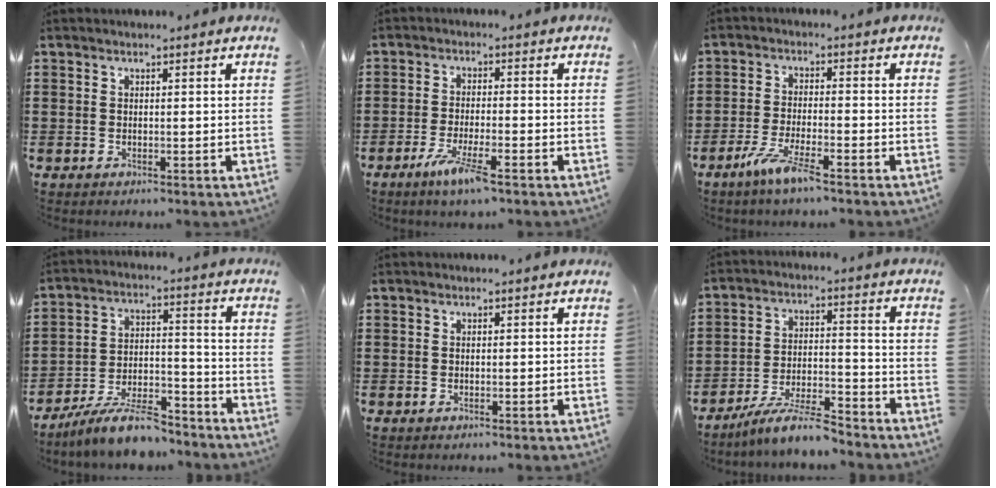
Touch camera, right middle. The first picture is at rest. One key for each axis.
{"total": 5.4, "fx": -3.2, "fy": 0.7, "fz": 4.3, "tx": -0.078, "ty": -0.007, "tz": -0.054}
{"total": 5.4, "fx": -3.7, "fy": 0.4, "fz": 3.9, "tx": -0.081, "ty": -0.011, "tz": -0.067}
{"total": 9.7, "fx": -8.4, "fy": 1.7, "fz": 4.4, "tx": -0.082, "ty": 0.020, "tz": -0.161}
{"total": 0.0}
{"total": 7.7, "fx": -6.9, "fy": 0.7, "fz": 3.3, "tx": -0.064, "ty": 0.006, "tz": -0.131}